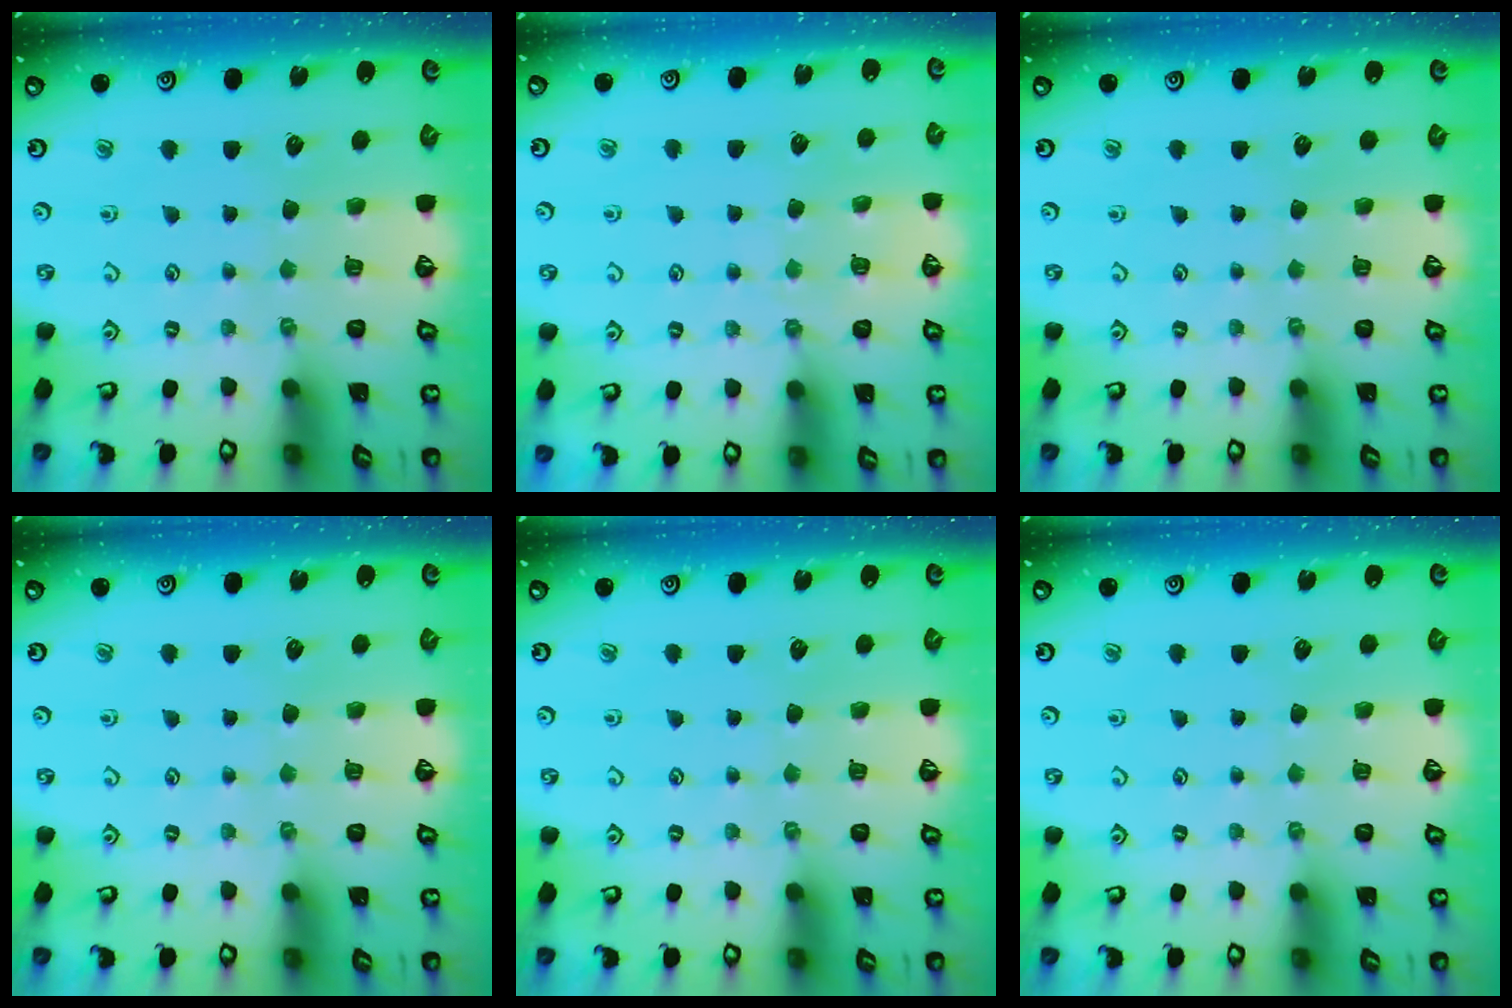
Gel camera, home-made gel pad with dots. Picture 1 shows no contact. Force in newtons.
{"total": 4.3, "press": 4.3, "slide": 0.4}
{"total": 0.0}
{"total": 0.0}
{"total": 0.0}
{"total": 0.0}